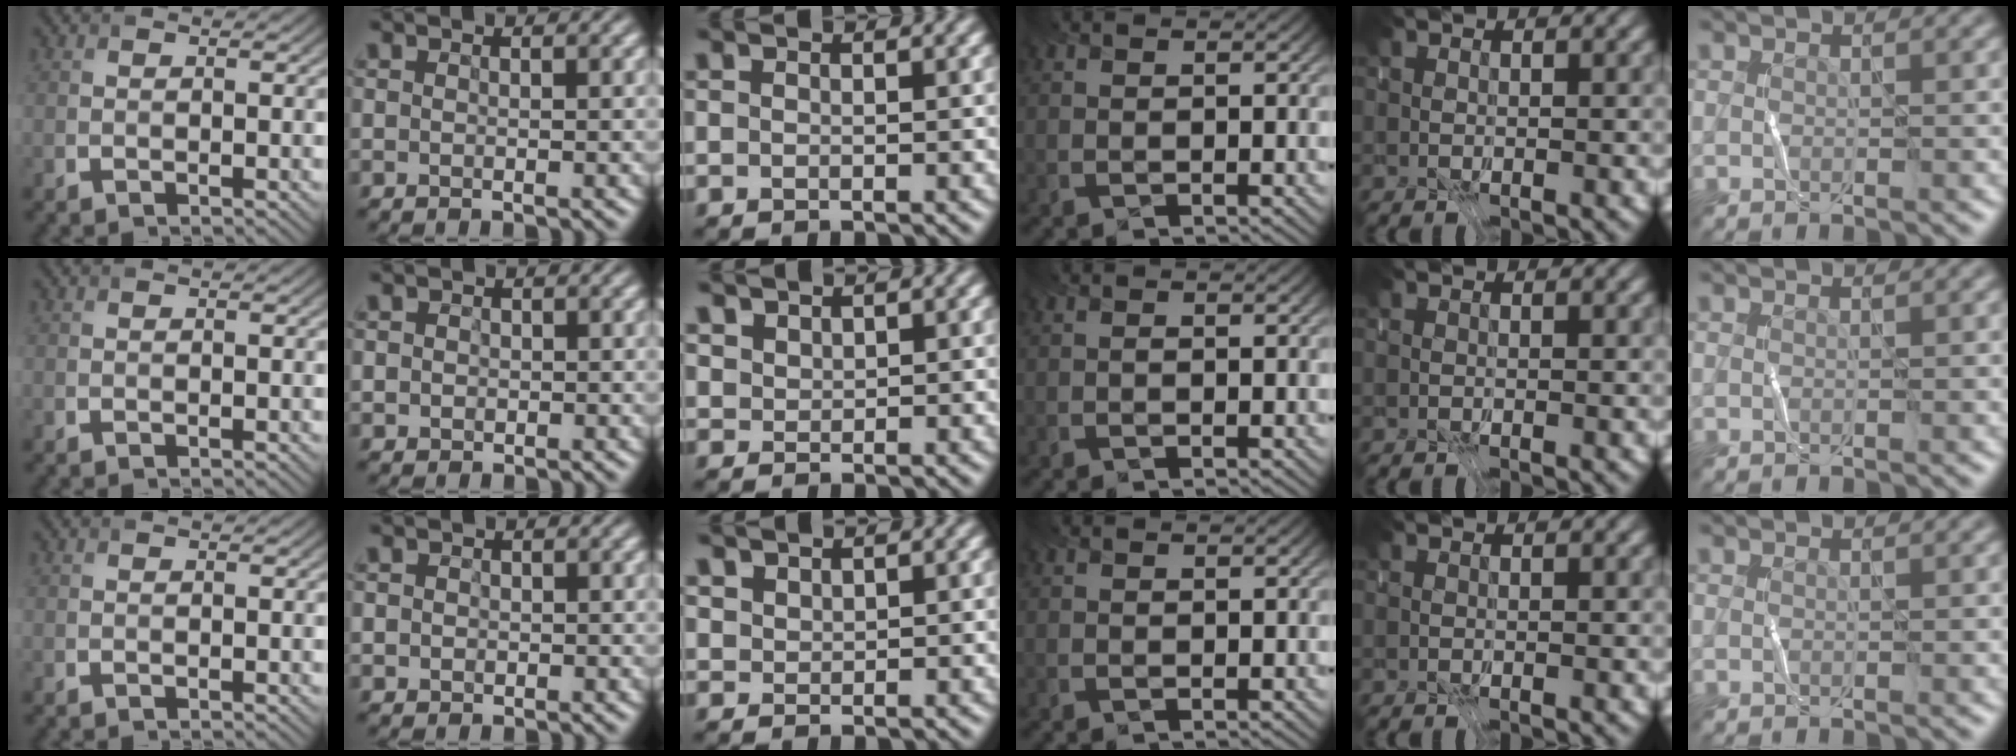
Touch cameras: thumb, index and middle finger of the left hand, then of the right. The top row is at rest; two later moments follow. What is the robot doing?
{"motion": "fold", "object": "receipt paper"}